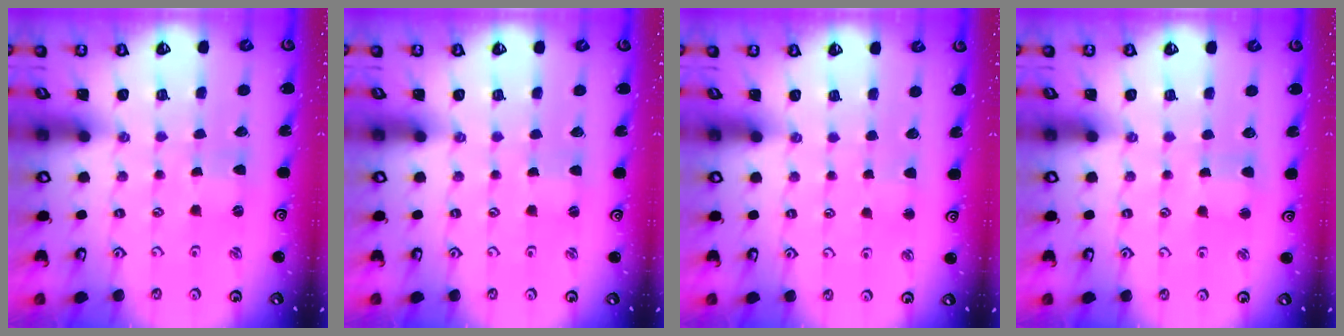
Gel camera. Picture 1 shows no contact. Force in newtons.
{"total": 0.6, "press": 0.6, "slide": 0.0}
{"total": 1.8, "press": 1.7, "slide": 0.3}
{"total": 2.5, "press": 2.5, "slide": 0.3}